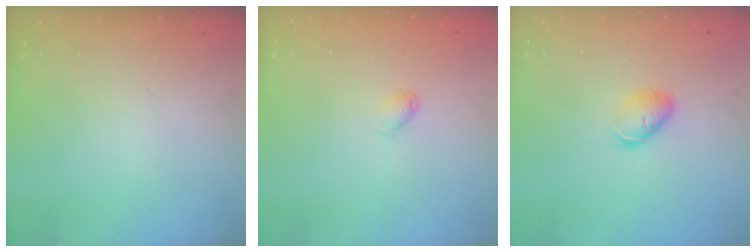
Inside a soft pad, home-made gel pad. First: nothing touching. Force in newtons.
{"total": 3.0, "press": 3.0, "slide": 0.4}
{"total": 6.6, "press": 6.6, "slide": 0.7}